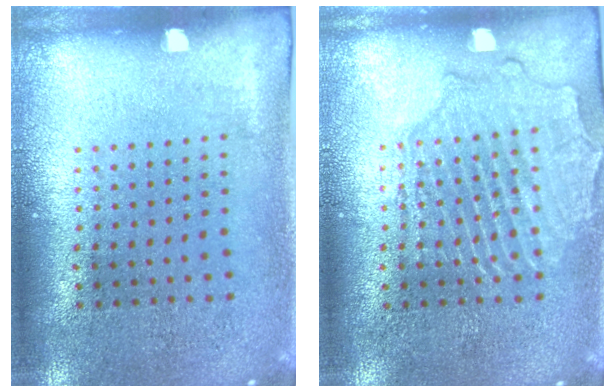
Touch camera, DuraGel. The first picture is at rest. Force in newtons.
{"total": 2.6, "press": 2.6, "slide": 0.2}